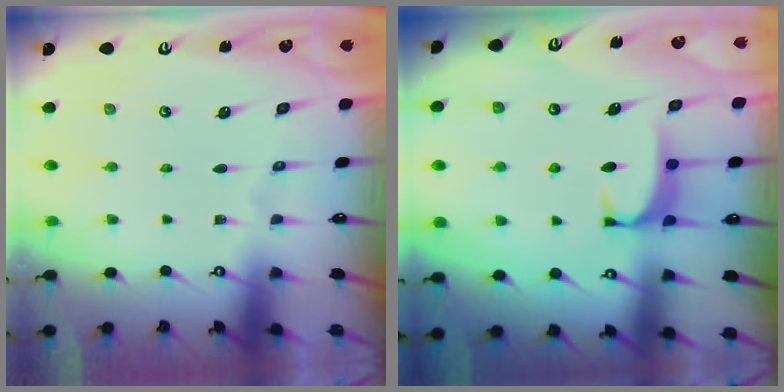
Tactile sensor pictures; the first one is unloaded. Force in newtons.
{"total": 1.7, "press": 1.6, "slide": 0.5}